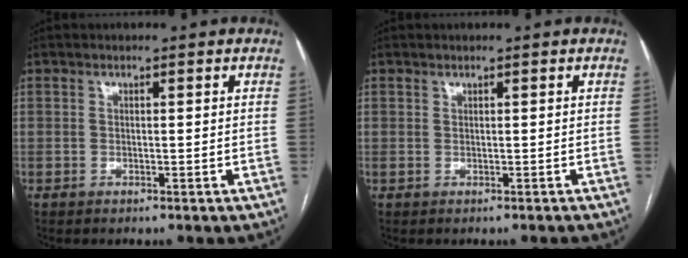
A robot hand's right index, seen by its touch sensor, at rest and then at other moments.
{"total": 0.0}